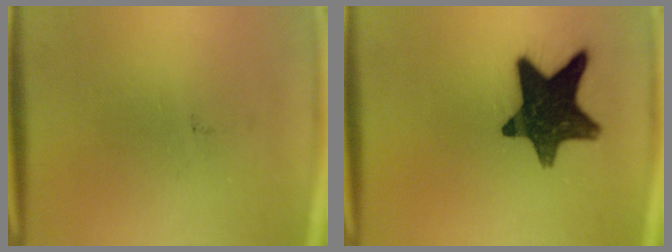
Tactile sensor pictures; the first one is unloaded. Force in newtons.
{"total": 14.7}